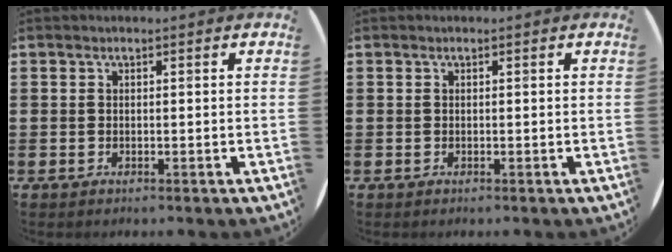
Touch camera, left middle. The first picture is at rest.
{"total": 0.0}